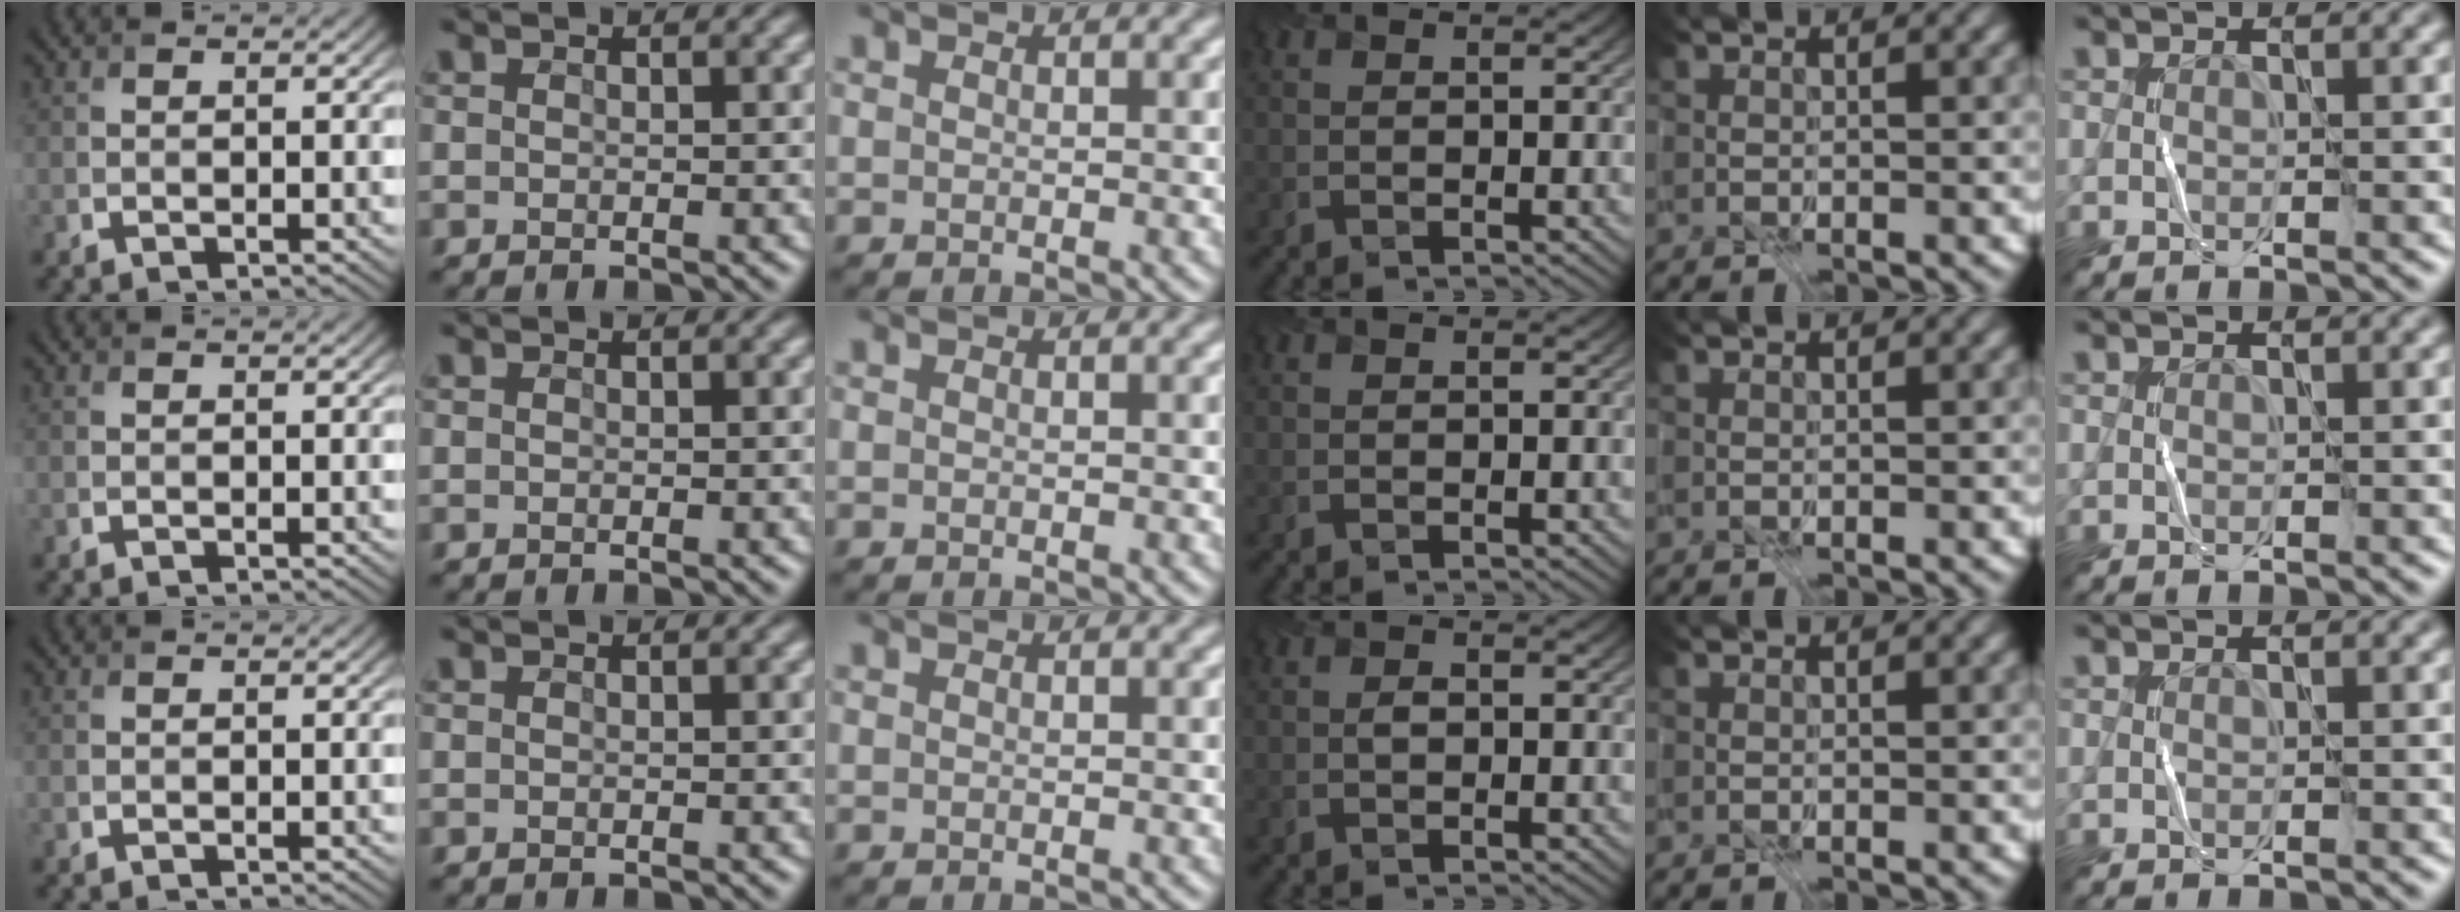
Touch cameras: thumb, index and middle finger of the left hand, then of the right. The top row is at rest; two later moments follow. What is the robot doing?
{"motion": "fold", "object": "file"}